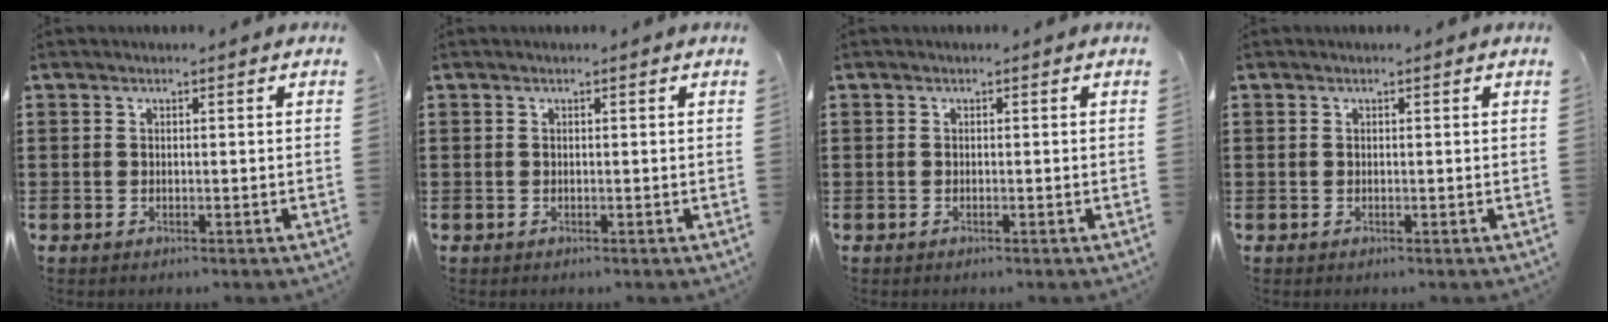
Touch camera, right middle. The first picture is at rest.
{"total": 0.0}
{"total": 0.0}
{"total": 0.0}